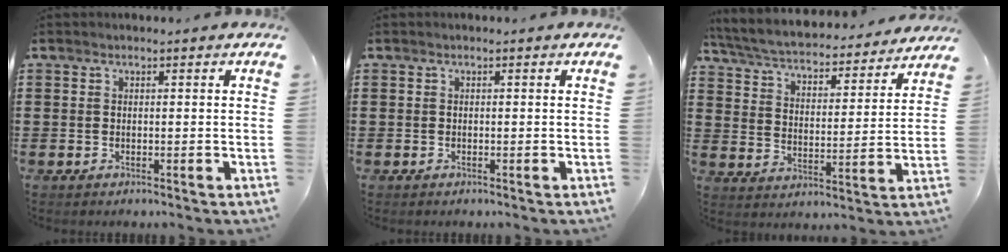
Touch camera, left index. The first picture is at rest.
{"total": 0.0}
{"total": 4.5, "force": [4.3, 0.4, 1.4], "torque": [-0.051, -0.035, 0.067]}